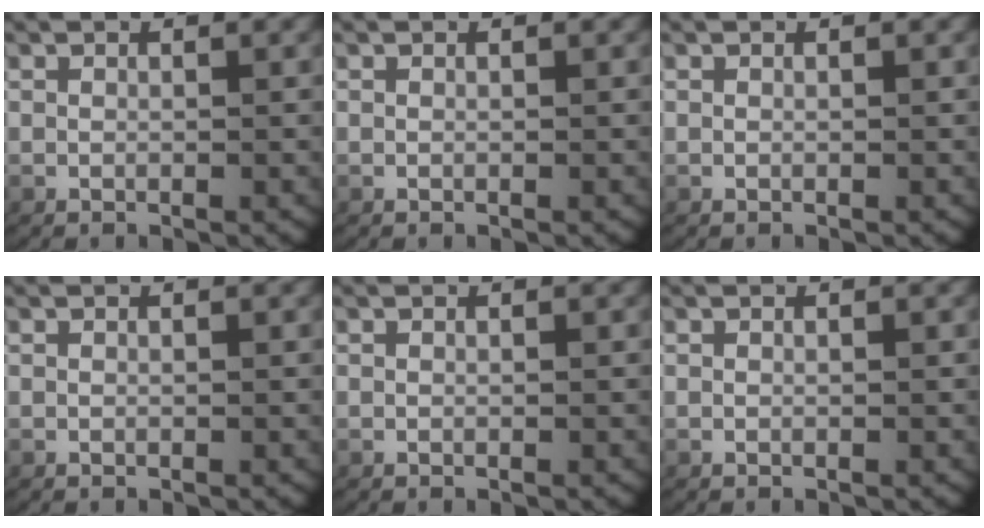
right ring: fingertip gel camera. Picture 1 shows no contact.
{"total": 0.0}
{"total": 0.0}
{"total": 0.0}
{"total": 0.0}
{"total": 0.0}